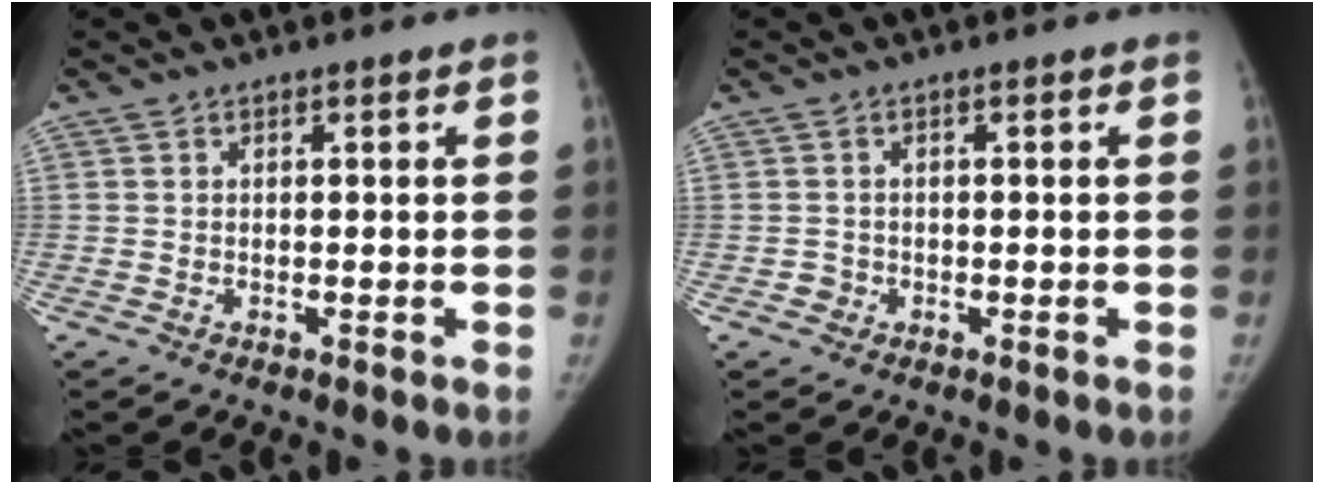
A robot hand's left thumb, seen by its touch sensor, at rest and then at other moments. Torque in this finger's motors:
{"motor_torque": [-0.04, 0.00, -0.01, 0.01, 0.00]}